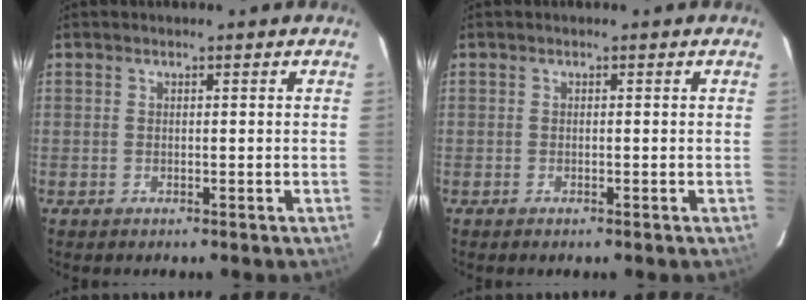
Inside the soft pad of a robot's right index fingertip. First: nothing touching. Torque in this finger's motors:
{"motor_torque": [-0.18, -0.11, 0.07, 0.01]}